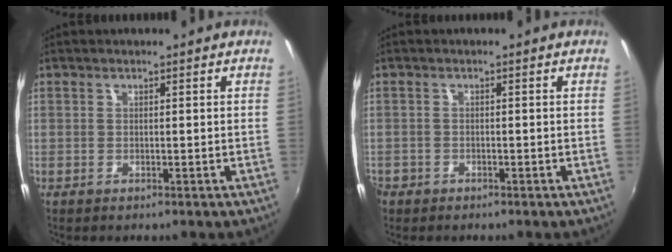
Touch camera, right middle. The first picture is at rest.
{"total": 2.1, "force": [-1.5, 1.5, 0.3], "torque": [-0.014, -0.003, -0.027]}